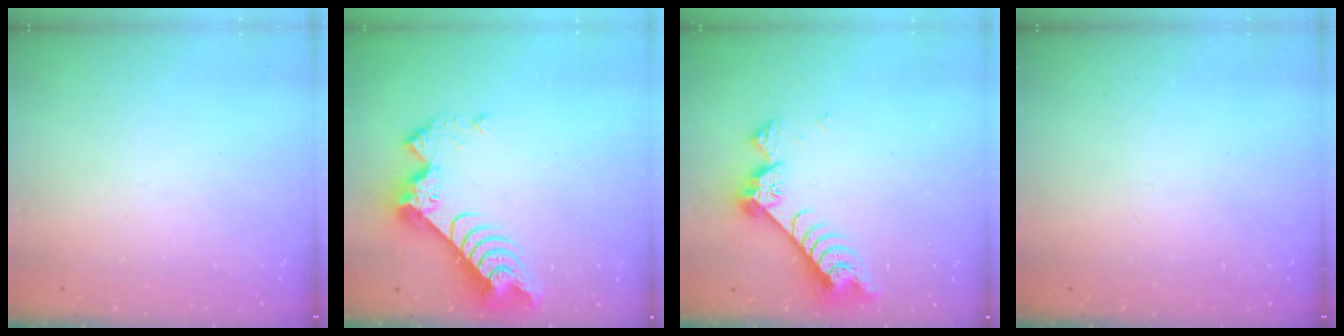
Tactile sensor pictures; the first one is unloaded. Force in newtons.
{"total": 9.9, "press": 9.9, "slide": 0.8}
{"total": 8.8, "press": 8.8, "slide": 0.8}
{"total": 0.0}